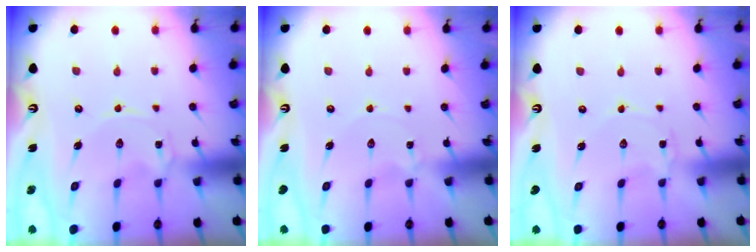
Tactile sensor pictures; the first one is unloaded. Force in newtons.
{"total": 0.9, "press": 0.9, "slide": 0.1}
{"total": 0.7, "press": 0.7, "slide": 0.1}